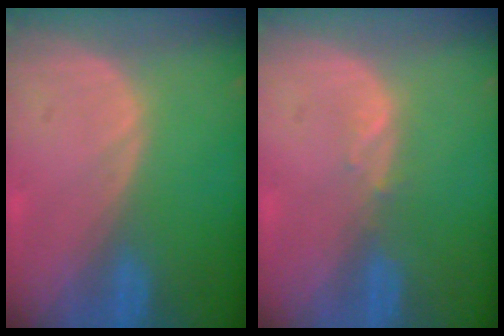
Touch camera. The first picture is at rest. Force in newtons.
{"total": 1.1, "press": 1.0, "slide": 0.4}